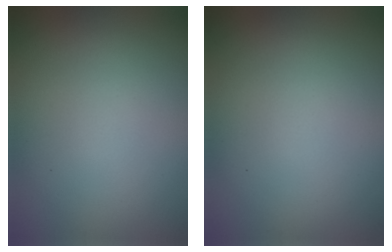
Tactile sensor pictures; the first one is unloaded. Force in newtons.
{"total": 0.0}